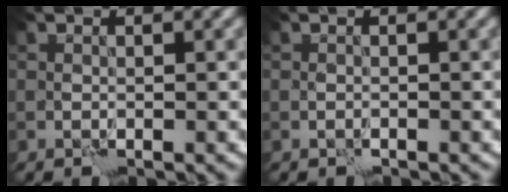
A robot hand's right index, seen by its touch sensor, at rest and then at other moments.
{"total": 0.0}